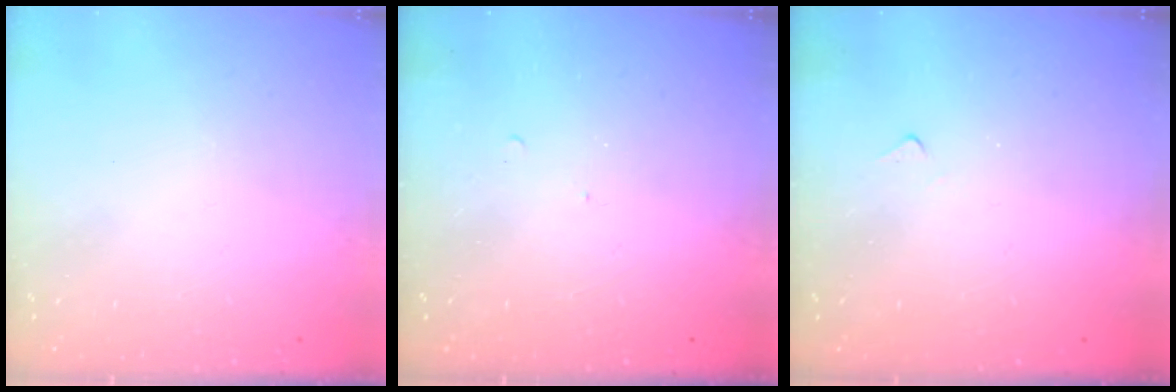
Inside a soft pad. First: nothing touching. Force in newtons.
{"total": 5.4, "press": 5.3, "slide": 0.6}
{"total": 3.9, "press": 3.9, "slide": 0.5}